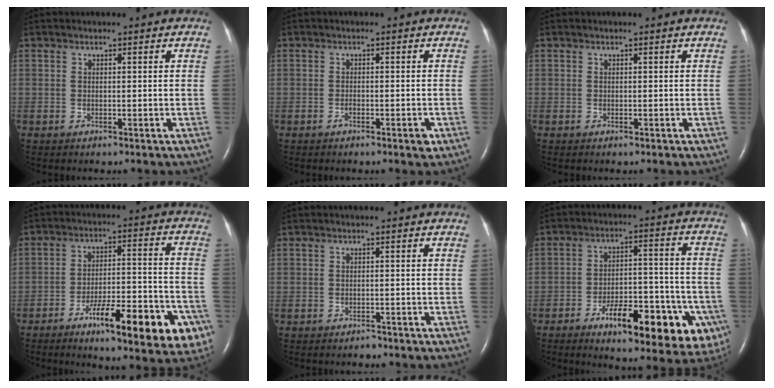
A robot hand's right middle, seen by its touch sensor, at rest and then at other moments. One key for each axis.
{"total": 1.9, "fx": -1.1, "fy": 0.4, "fz": 1.5, "tx": -0.022, "ty": 0.000, "tz": -0.016}
{"total": 0.0}
{"total": 17.2, "fx": -8.6, "fy": 3.6, "fz": 14.5, "tx": -0.159, "ty": 0.008, "tz": -0.115}
{"total": 0.7, "fx": -0.7, "fy": 0.3, "fz": 0.1, "tx": -0.003, "ty": -0.001, "tz": -0.010}
{"total": 17.8, "fx": -8.9, "fy": 5.6, "fz": 14.3, "tx": -0.131, "ty": 0.021, "tz": -0.114}